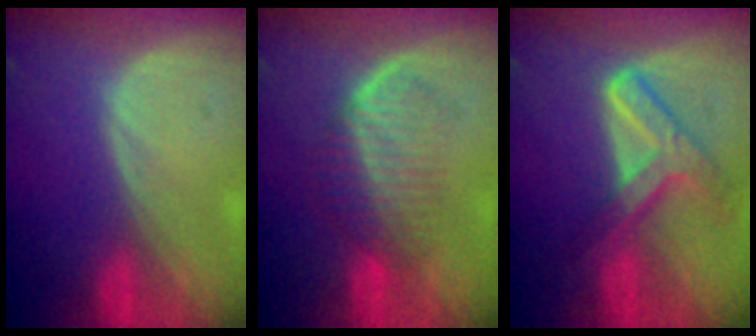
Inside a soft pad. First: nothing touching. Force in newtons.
{"total": 5.9, "press": 5.8, "slide": 1.4}
{"total": 7.9, "press": 6.4, "slide": 4.5}